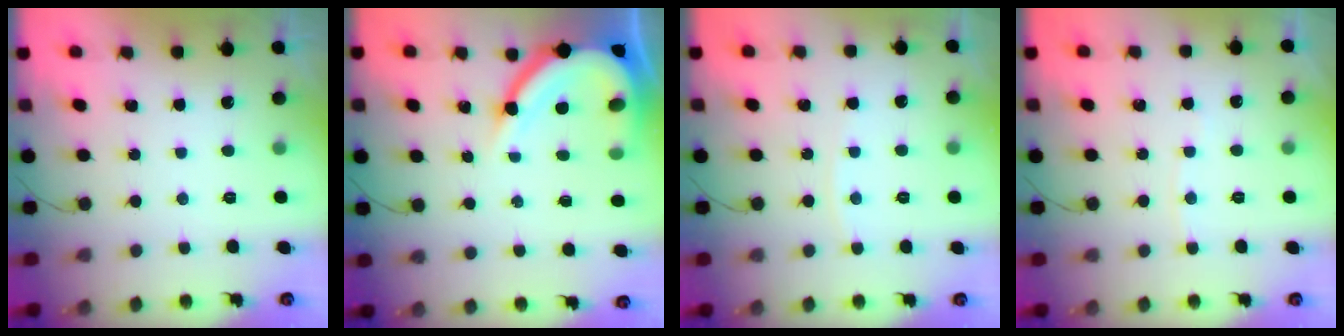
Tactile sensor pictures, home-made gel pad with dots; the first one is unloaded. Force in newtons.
{"total": 13.3, "press": 13.2, "slide": 1.5}
{"total": 4.4, "press": 4.3, "slide": 0.7}
{"total": 2.2, "press": 2.2, "slide": 0.2}